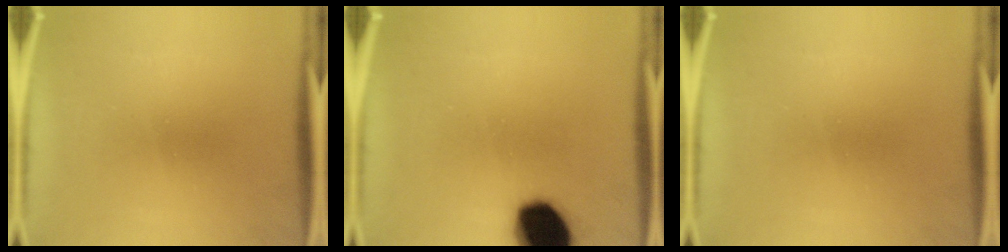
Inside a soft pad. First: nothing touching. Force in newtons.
{"total": 16.5}
{"total": 0.0}